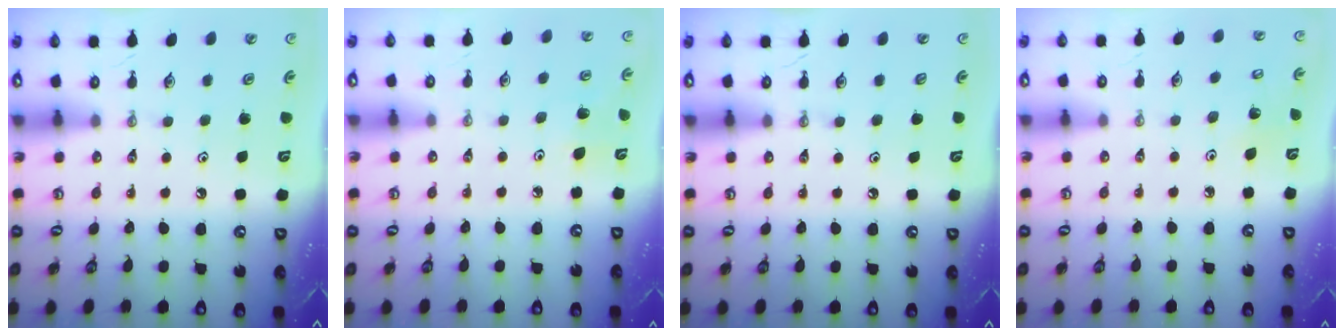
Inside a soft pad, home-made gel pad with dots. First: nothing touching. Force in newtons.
{"total": 4.7, "press": 4.6, "slide": 1.0}
{"total": 1.4, "press": 0.2, "slide": 1.4}
{"total": 3.7, "press": 3.7, "slide": 0.2}